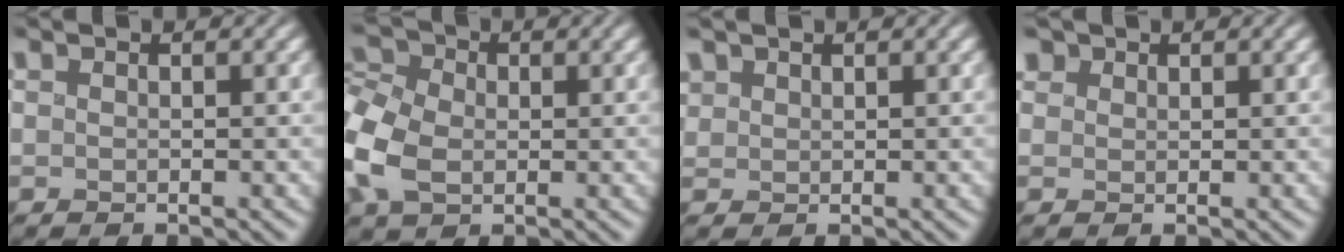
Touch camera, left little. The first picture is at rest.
{"total": 7.1, "force": [-0.4, 5.3, 4.8], "torque": [-0.135, 0.008, -0.020]}
{"total": 1.3, "force": [0.9, 0.9, 0.2], "torque": [-0.009, 0.005, 0.023]}
{"total": 1.4, "force": [1.1, 0.9, 0.2], "torque": [-0.007, -0.002, 0.026]}